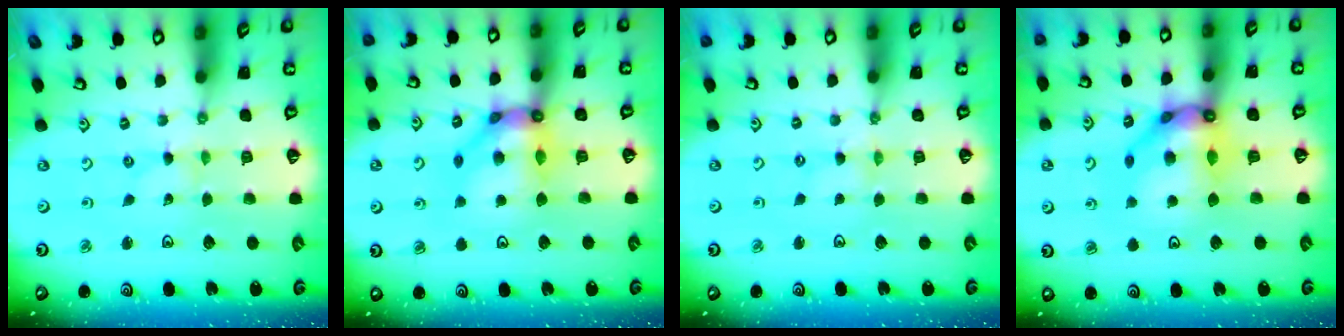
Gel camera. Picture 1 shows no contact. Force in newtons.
{"total": 12.4, "press": 12.4, "slide": 1.3}
{"total": 0.0}
{"total": 14.5, "press": 14.4, "slide": 1.3}